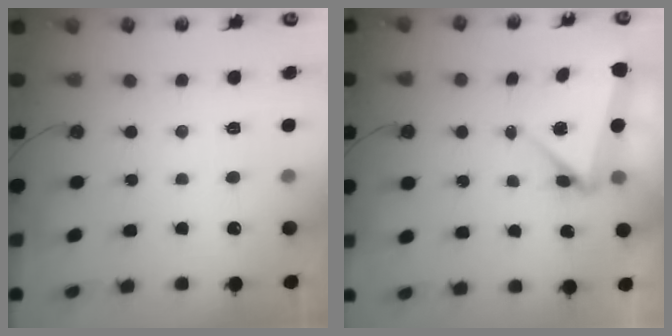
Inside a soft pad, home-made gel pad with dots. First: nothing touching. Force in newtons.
{"total": 6.4, "press": 6.1, "slide": 1.8}